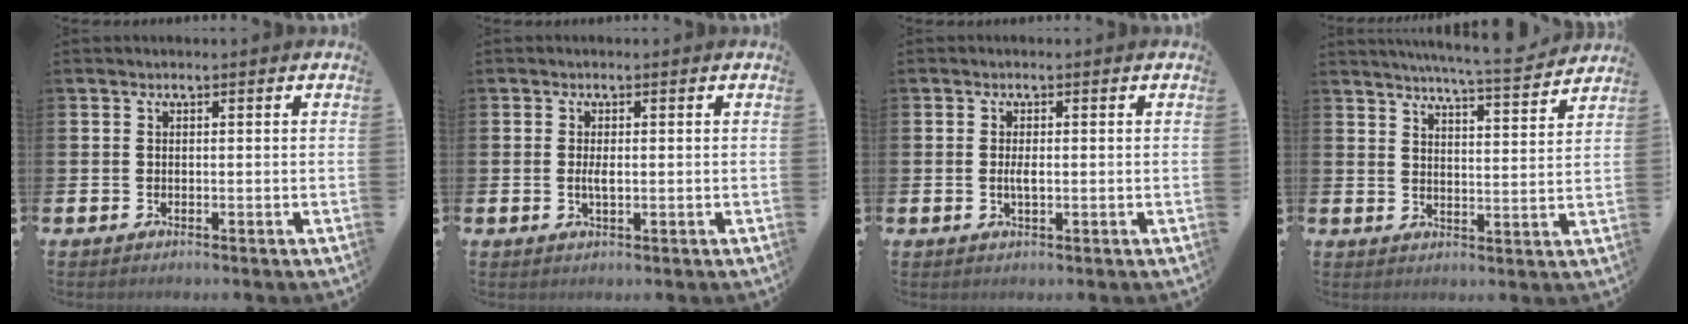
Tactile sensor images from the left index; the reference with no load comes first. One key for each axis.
{"total": 1.7, "fx": 0.0, "fy": 0.6, "fz": 1.6, "tx": -0.024, "ty": -0.001, "tz": -0.003}
{"total": 1.7, "fx": 0.0, "fy": 0.6, "fz": 1.6, "tx": -0.024, "ty": 0.000, "tz": -0.003}
{"total": 6.7, "fx": 6.4, "fy": -0.3, "fz": 1.8, "tx": -0.042, "ty": -0.043, "tz": 0.112}